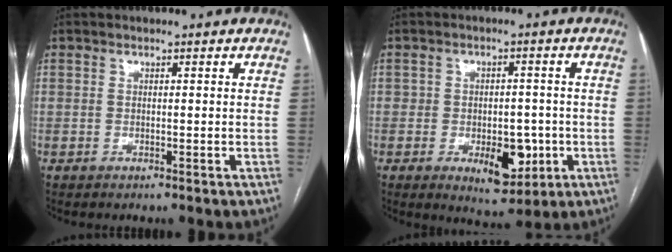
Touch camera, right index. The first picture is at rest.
{"total": 7.6, "force": [-2.3, 4.1, 5.9], "torque": [-0.073, 0.007, -0.021]}